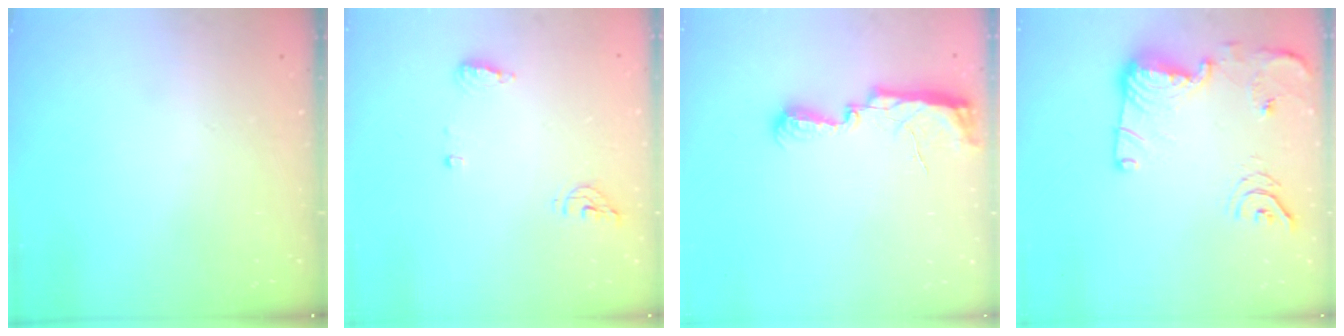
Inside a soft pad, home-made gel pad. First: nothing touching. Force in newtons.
{"total": 6.8, "press": 6.6, "slide": 1.8}
{"total": 8.9, "press": 8.2, "slide": 3.4}
{"total": 19.3, "press": 18.6, "slide": 5.2}